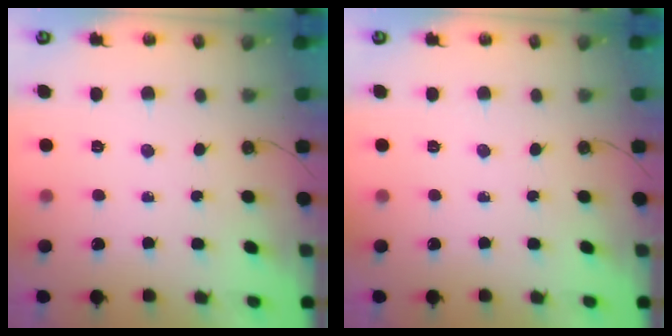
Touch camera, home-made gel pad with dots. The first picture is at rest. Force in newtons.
{"total": 0.0}